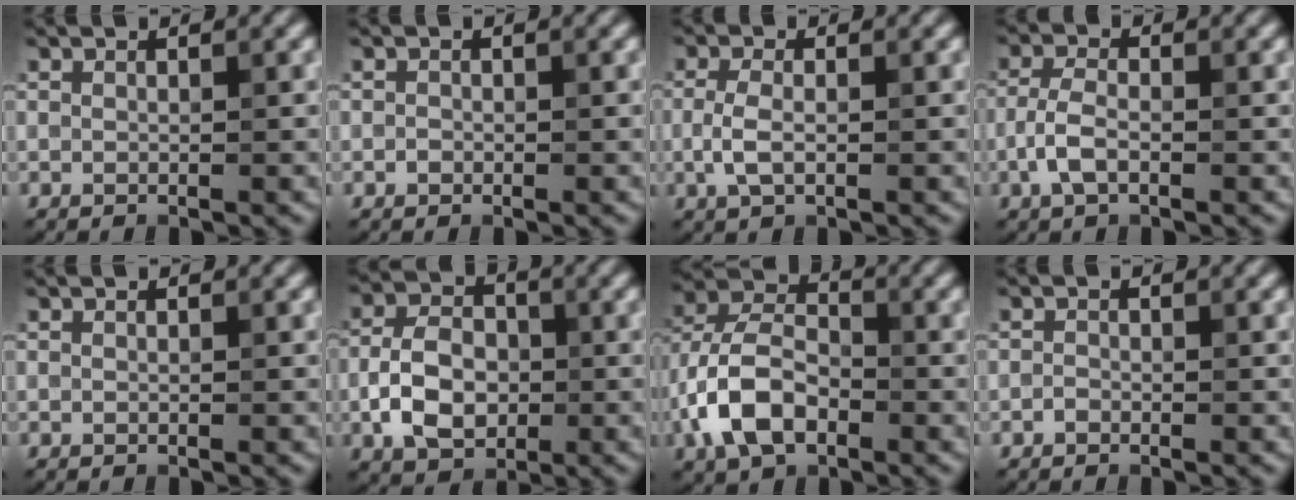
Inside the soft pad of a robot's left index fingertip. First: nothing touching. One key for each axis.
{"total": 0.5, "fx": -0.2, "fy": 0.4, "fz": 0.1, "tx": -0.001, "ty": -0.002, "tz": -0.006}
{"total": 2.5, "fx": -0.3, "fy": 1.3, "fz": 2.1, "tx": -0.053, "ty": 0.000, "tz": -0.011}
{"total": 2.8, "fx": -1.1, "fy": 1.3, "fz": 2.3, "tx": -0.047, "ty": 0.005, "tz": -0.029}
{"total": 0.0}
{"total": 5.7, "fx": -1.3, "fy": 4.0, "fz": 3.9, "tx": -0.074, "ty": 0.003, "tz": -0.028}
{"total": 7.3, "fx": -2.8, "fy": 4.4, "fz": 5.1, "tx": -0.106, "ty": 0.010, "tz": -0.062}
{"total": 0.6, "fx": -0.4, "fy": 0.4, "fz": 0.2, "tx": -0.002, "ty": -0.001, "tz": -0.009}